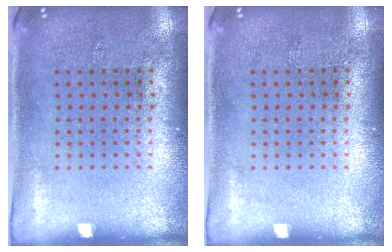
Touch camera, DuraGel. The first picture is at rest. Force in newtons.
{"total": 0.0}